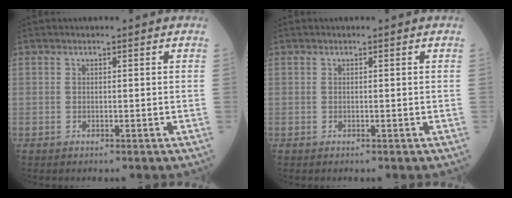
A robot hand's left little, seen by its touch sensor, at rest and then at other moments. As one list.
[{"total": 0.0}]